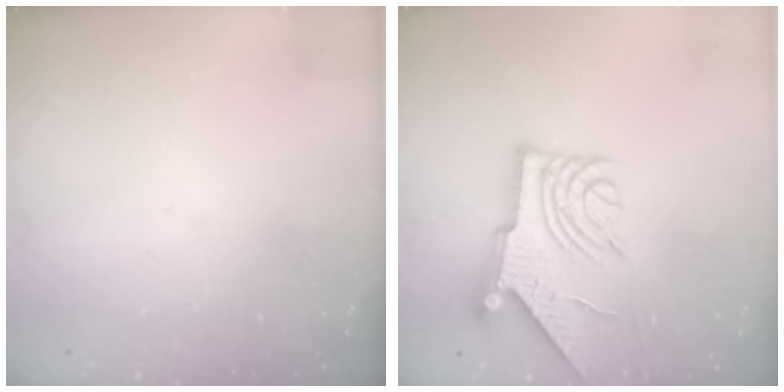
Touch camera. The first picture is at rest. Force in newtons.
{"total": 9.5, "press": 9.4, "slide": 0.9}